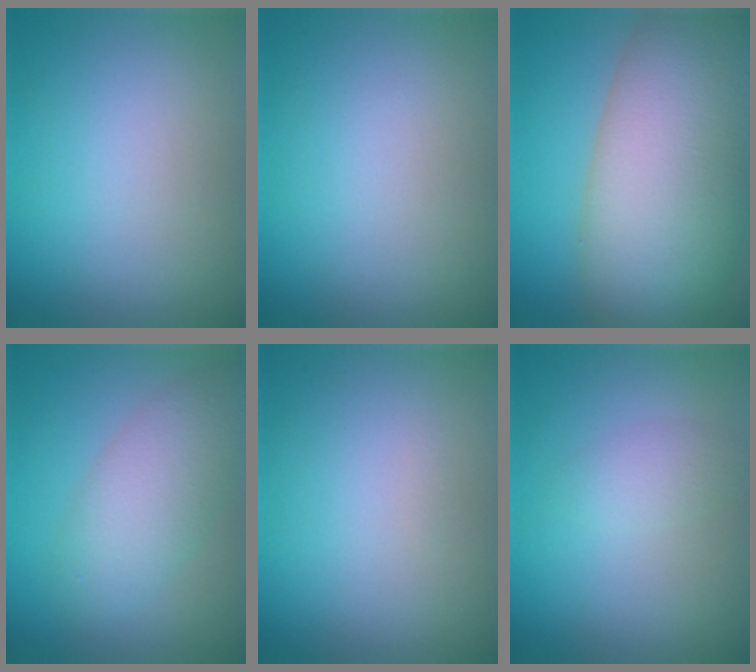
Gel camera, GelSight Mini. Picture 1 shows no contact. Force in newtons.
{"total": 0.0}
{"total": 14.4, "press": 14.3, "slide": 0.8}
{"total": 4.7, "press": 4.7, "slide": 0.3}
{"total": 0.0}
{"total": 1.6, "press": 1.6, "slide": 0.1}